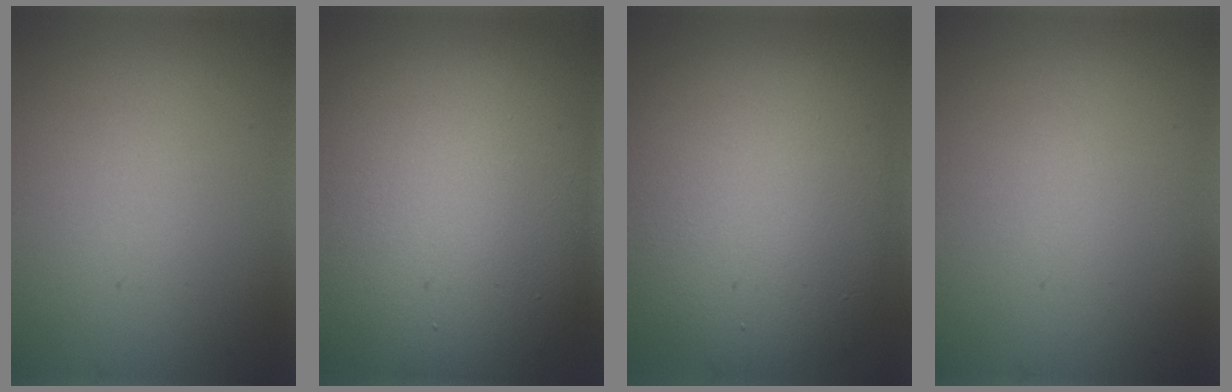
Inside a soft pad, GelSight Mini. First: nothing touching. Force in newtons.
{"total": 17.0, "press": 16.9, "slide": 1.2}
{"total": 11.6, "press": 11.5, "slide": 1.0}
{"total": 0.0}